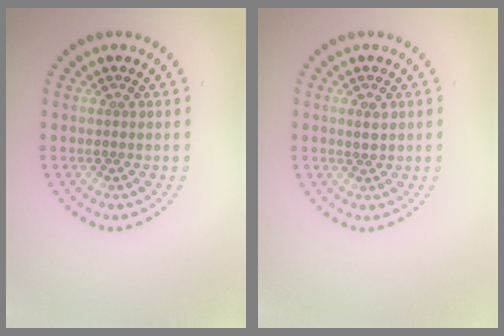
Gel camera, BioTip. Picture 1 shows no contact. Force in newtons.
{"total": 1.0, "press": 1.0, "slide": 0.1}